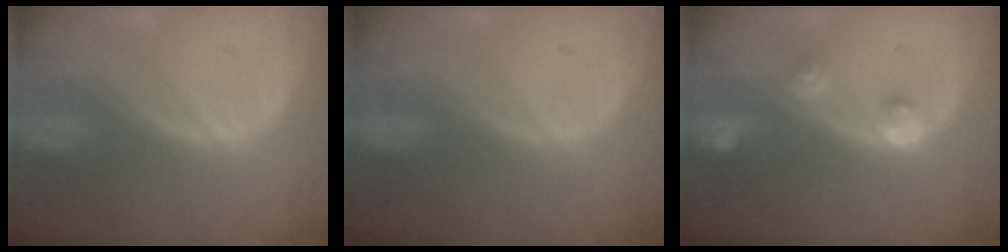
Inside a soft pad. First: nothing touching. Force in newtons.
{"total": 0.0}
{"total": 2.9, "press": 2.7, "slide": 1.0}